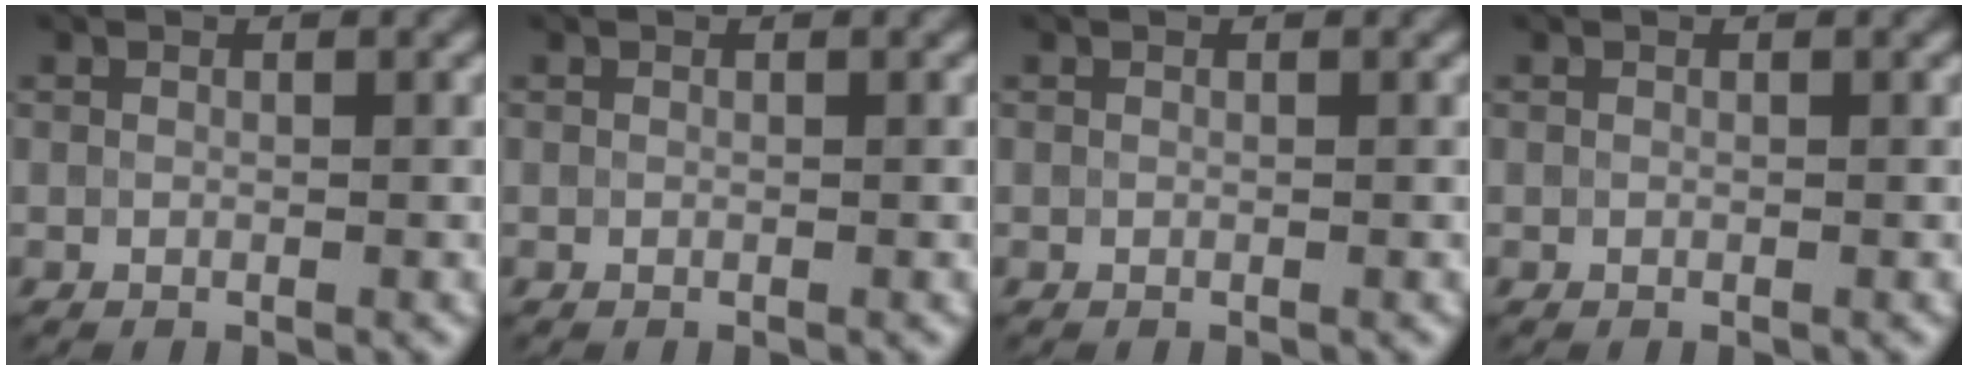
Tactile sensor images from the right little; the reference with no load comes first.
{"total": 0.0}
{"total": 0.0}
{"total": 0.0}